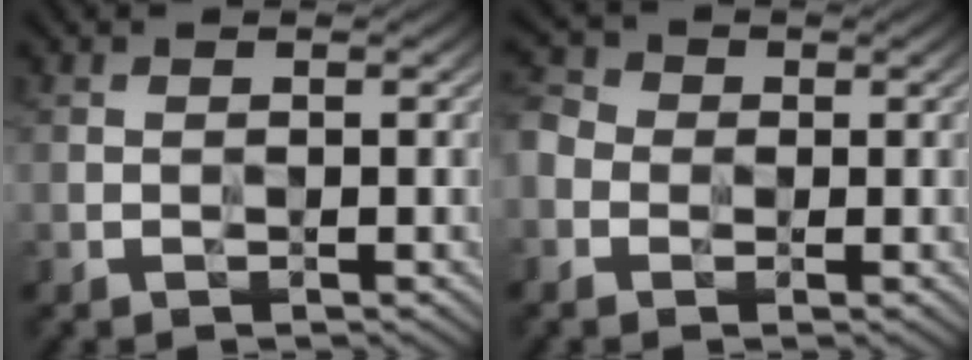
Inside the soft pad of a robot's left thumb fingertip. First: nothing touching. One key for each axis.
{"total": 3.9, "fx": -0.8, "fy": 3.5, "fz": 1.5, "tx": -0.044, "ty": -0.002, "tz": -0.022}